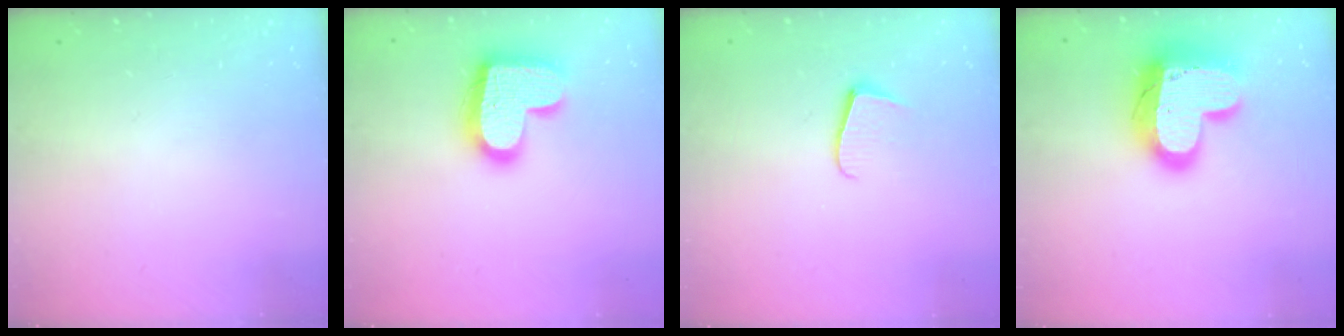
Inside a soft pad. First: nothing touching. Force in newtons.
{"total": 18.7, "press": 18.6, "slide": 1.1}
{"total": 5.7, "press": 5.7, "slide": 0.6}
{"total": 20.4, "press": 20.3, "slide": 1.6}